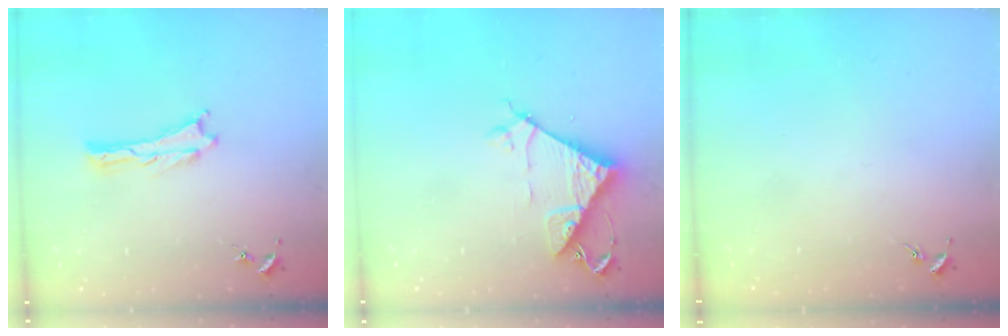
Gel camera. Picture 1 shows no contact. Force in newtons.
{"total": 7.0, "press": 7.0, "slide": 0.7}
{"total": 0.0}